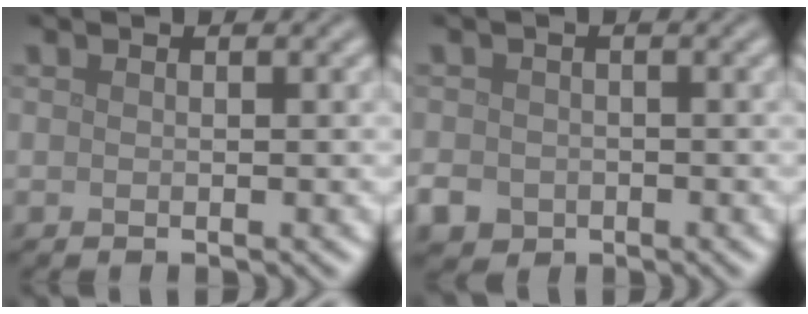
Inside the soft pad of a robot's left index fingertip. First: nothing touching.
{"total": 2.7, "force": [-1.3, 2.2, 0.8], "torque": [-0.016, -0.007, -0.028]}